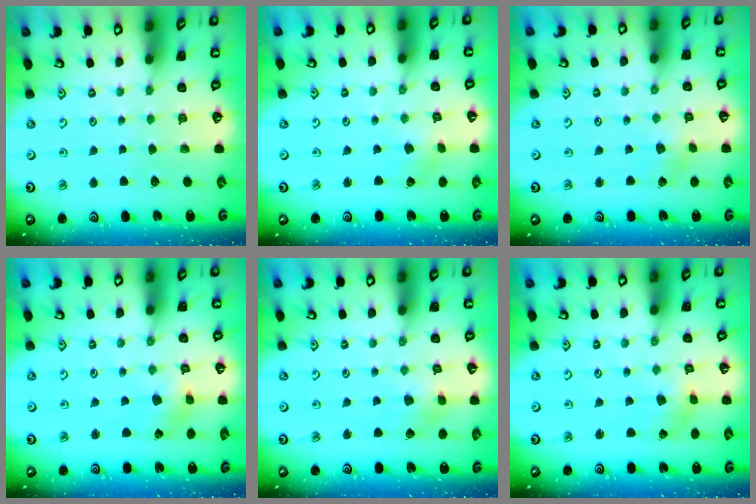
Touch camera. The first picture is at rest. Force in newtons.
{"total": 1.1, "press": 1.1, "slide": 0.1}
{"total": 2.0, "press": 1.9, "slide": 0.6}
{"total": 1.7, "press": 1.7, "slide": 0.2}
{"total": 3.0, "press": 3.0, "slide": 0.4}
{"total": 1.8, "press": 1.8, "slide": 0.3}